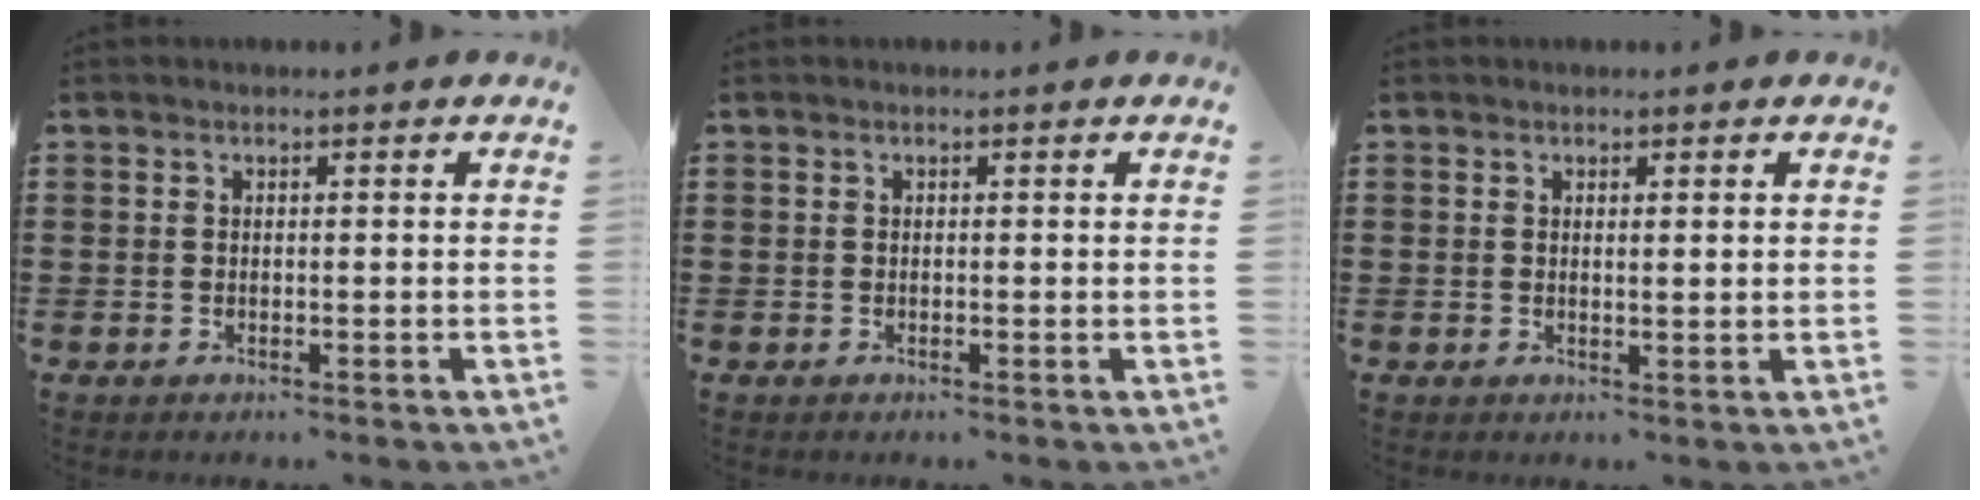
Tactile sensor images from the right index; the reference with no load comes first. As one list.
[{"total": 0.0}, {"total": 0.8, "force": [0.4, 0.0, 0.7], "torque": [-0.013, 0.000, 0.007]}]